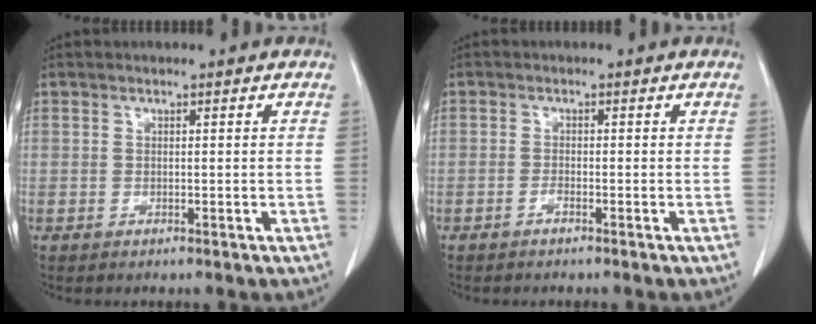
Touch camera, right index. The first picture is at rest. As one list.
[{"total": 0.7, "force": [-0.5, 0.0, 0.5], "torque": [-0.007, 0.002, -0.008]}]